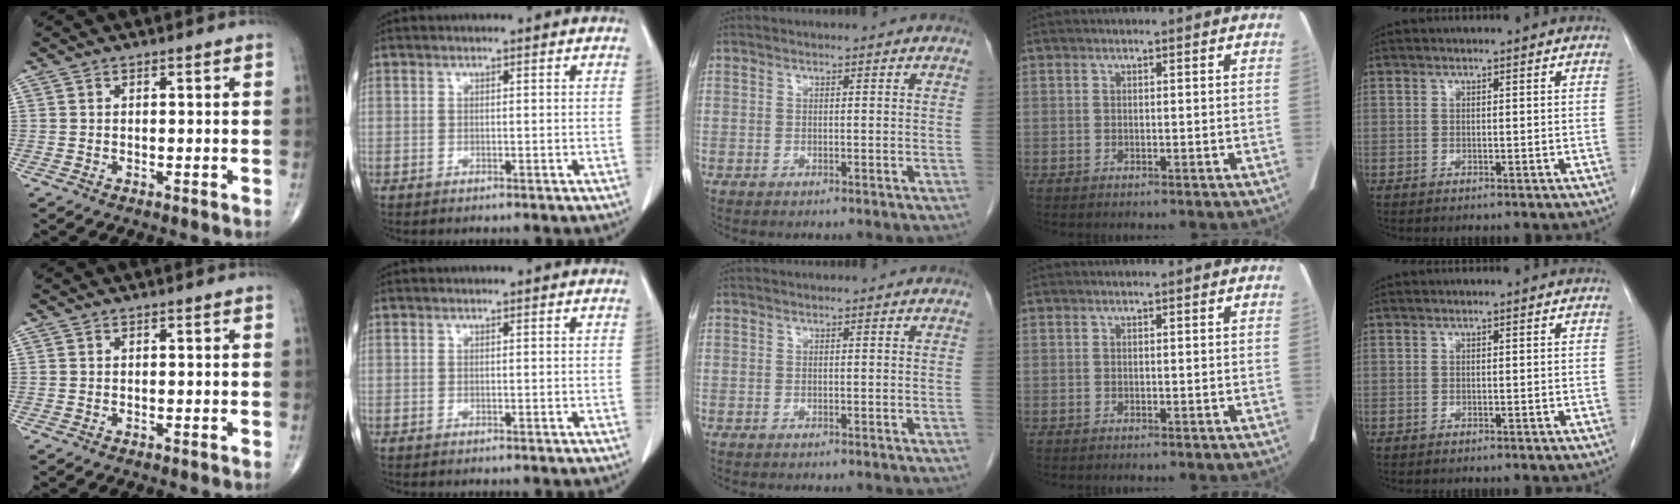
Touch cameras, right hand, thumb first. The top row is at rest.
{}